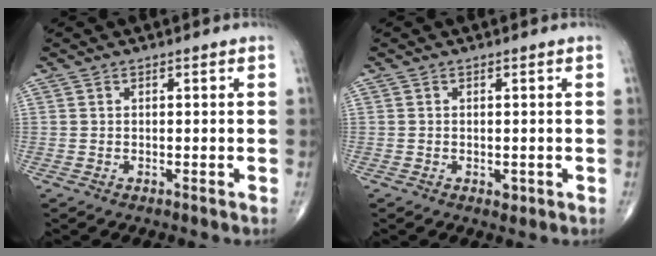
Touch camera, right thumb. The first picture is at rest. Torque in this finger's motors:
{"motor_torque": [2.52, 2.48, -0.04, -0.22, 0.01]}